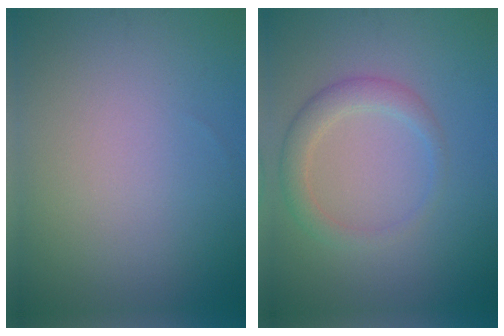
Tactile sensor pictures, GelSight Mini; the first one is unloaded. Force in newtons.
{"total": 2.6, "press": 2.6, "slide": 0.4}